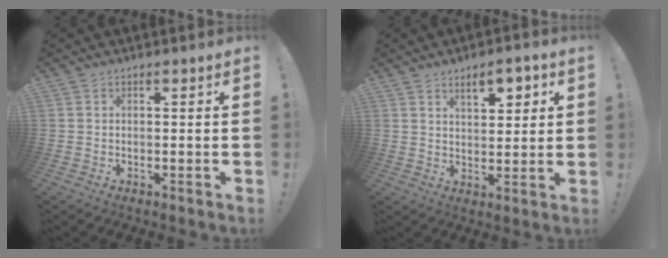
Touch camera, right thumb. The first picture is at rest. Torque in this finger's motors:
{"motor_torque": [-0.05, 0.26, 0.16, 0.12, 0.18]}